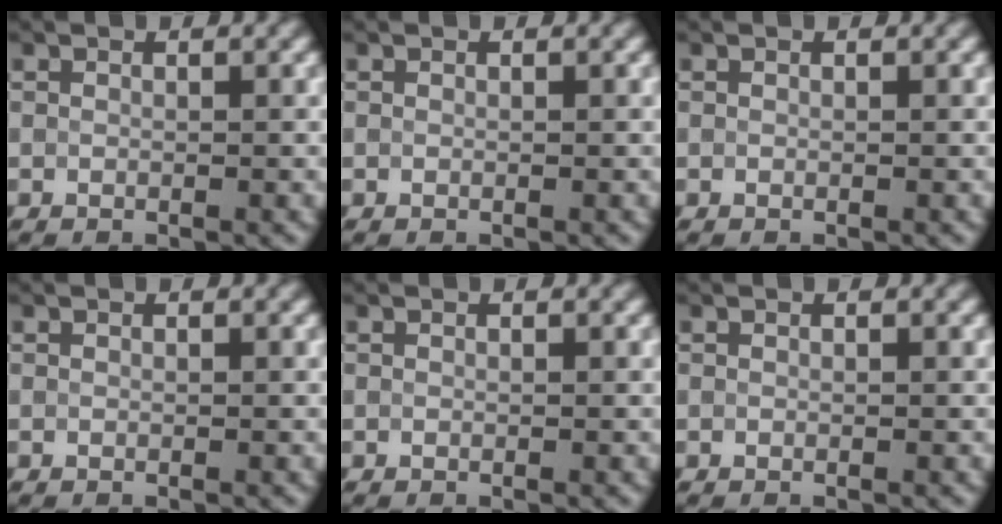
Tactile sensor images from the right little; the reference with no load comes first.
{"total": 0.0}
{"total": 0.0}
{"total": 0.0}
{"total": 0.0}
{"total": 0.0}